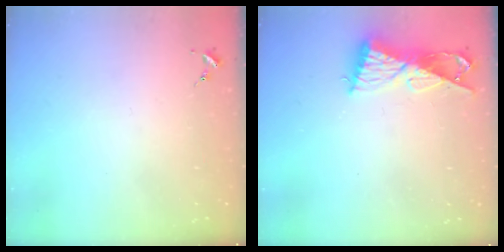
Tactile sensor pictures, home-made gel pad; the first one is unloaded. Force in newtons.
{"total": 9.2, "press": 9.1, "slide": 0.8}